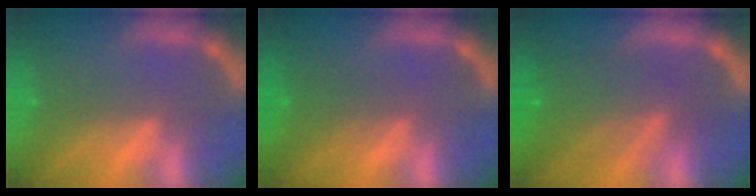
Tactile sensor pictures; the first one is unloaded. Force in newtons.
{"total": 2.5}
{"total": 7.1}